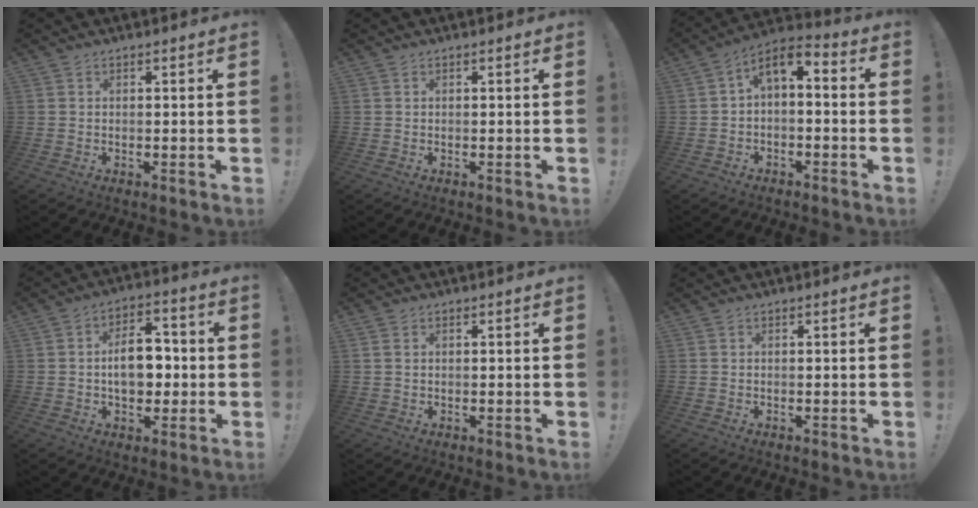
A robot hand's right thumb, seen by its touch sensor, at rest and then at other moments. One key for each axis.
{"total": 0.0}
{"total": 5.2, "fx": -0.4, "fy": 3.0, "fz": 4.2, "tx": -0.074, "ty": 0.009, "tz": -0.004}
{"total": 12.1, "fx": -0.5, "fy": 8.0, "fz": 9.1, "tx": -0.138, "ty": 0.014, "tz": -0.009}
{"total": 0.9, "fx": 0.5, "fy": 0.6, "fz": 0.6, "tx": -0.004, "ty": -0.001, "tz": 0.008}
{"total": 0.0}